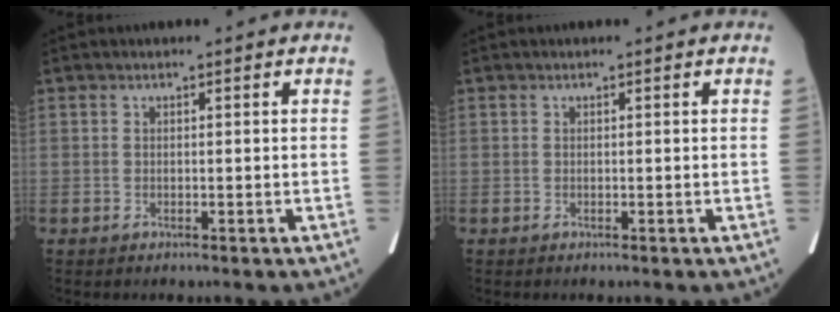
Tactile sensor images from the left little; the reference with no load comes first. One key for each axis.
{"total": 0.0}